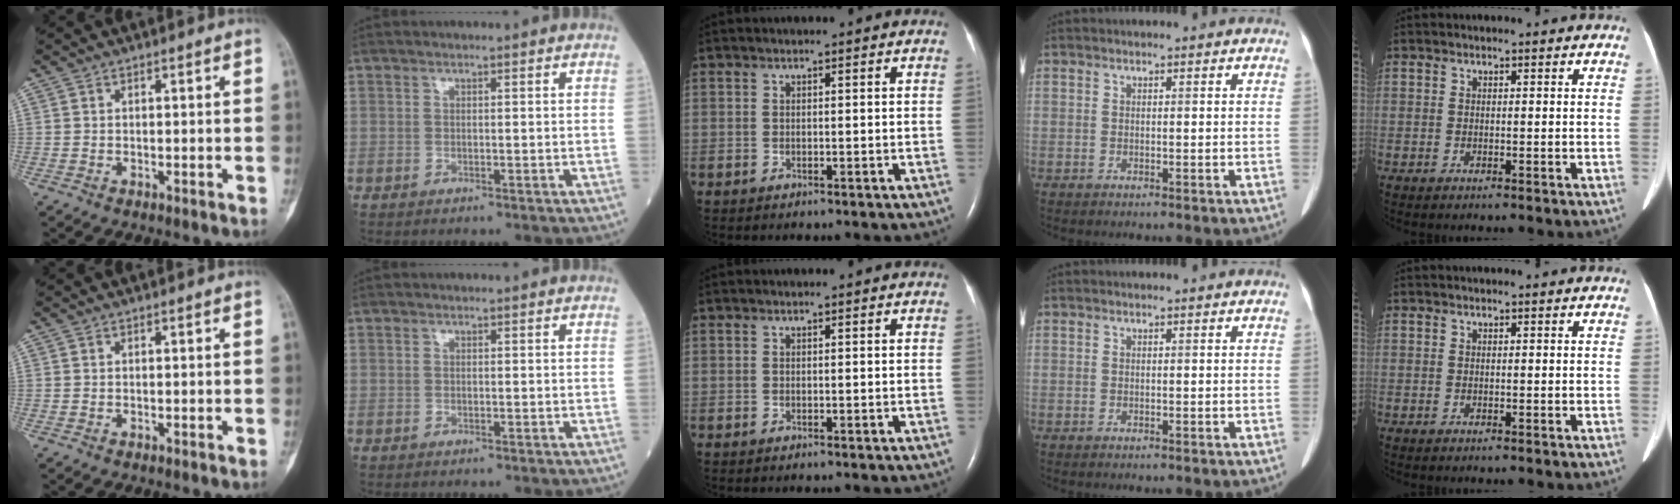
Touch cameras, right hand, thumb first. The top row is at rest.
{}